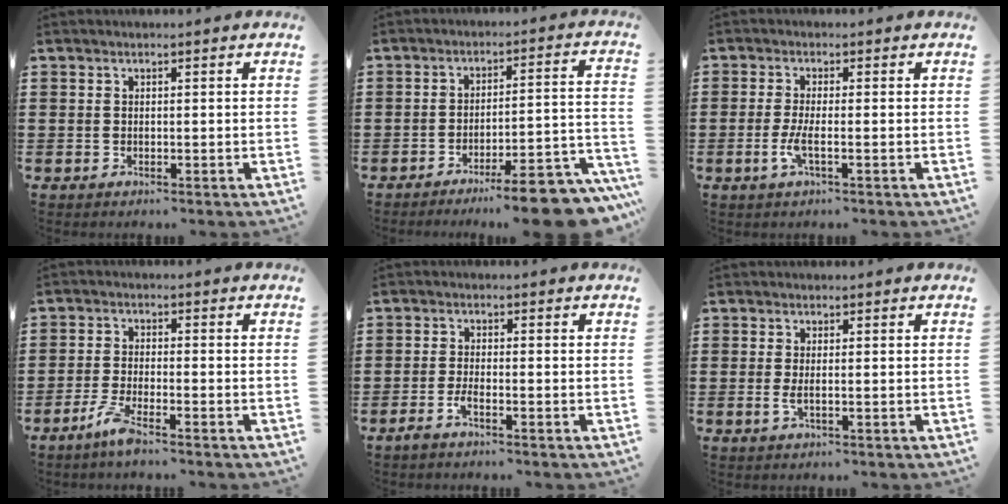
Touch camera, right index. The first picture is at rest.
{"total": 9.4, "force": [-8.0, 0.4, 4.9], "torque": [-0.064, 0.016, -0.147]}
{"total": 3.4, "force": [-1.1, 0.4, 3.2], "torque": [-0.076, -0.012, -0.026]}
{"total": 3.7, "force": [-2.8, 0.0, 2.4], "torque": [-0.054, -0.010, -0.053]}
{"total": 2.1, "force": [-1.5, 0.1, 1.5], "torque": [-0.033, -0.004, -0.030]}
{"total": 1.5, "force": [-0.2, 0.2, 1.5], "torque": [-0.038, -0.008, -0.004]}